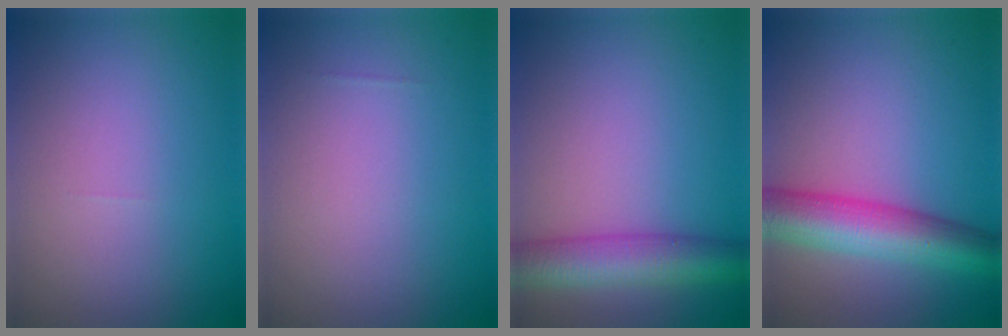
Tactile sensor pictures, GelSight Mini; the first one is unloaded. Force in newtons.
{"total": 0.0}
{"total": 5.9, "press": 5.9, "slide": 0.2}
{"total": 7.8, "press": 7.8, "slide": 0.2}